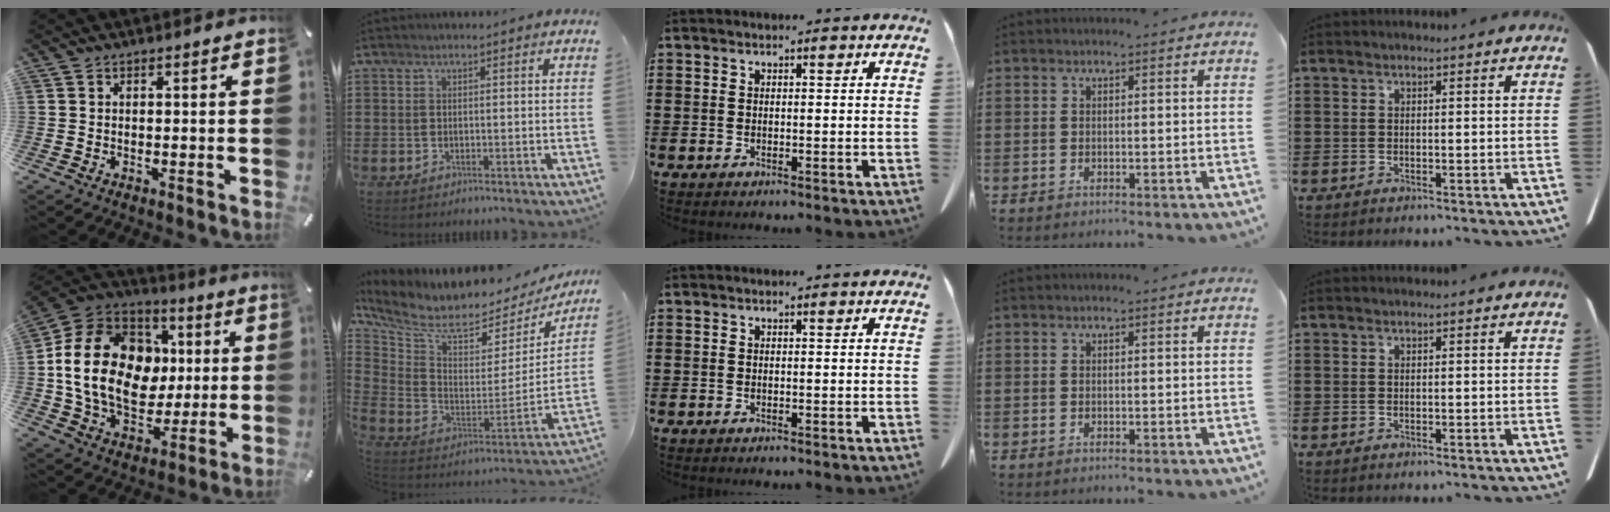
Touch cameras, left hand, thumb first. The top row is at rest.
{"thumb": {"total": 20.7, "force": [0.9, 16.3, 12.6], "torque": [-0.240, 0.014, 0.022]}, "index": {"total": 6.4, "force": [5.4, 1.9, 2.8], "torque": [-0.086, -0.053, 0.092]}}